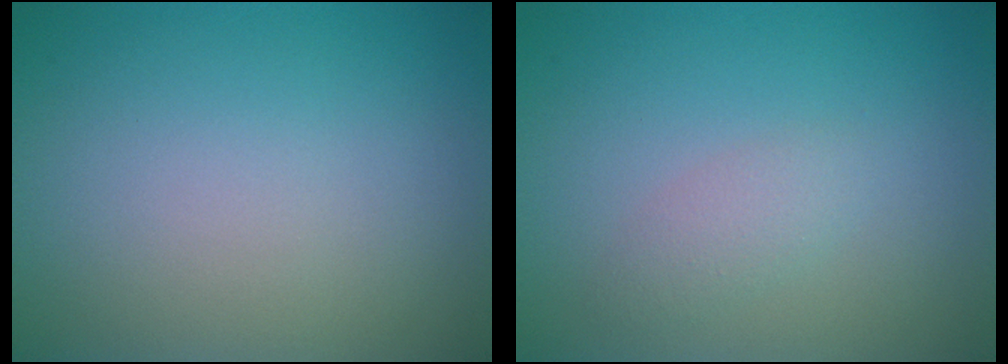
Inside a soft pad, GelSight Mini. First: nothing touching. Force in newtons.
{"total": 1.4, "press": 1.4, "slide": 0.1}